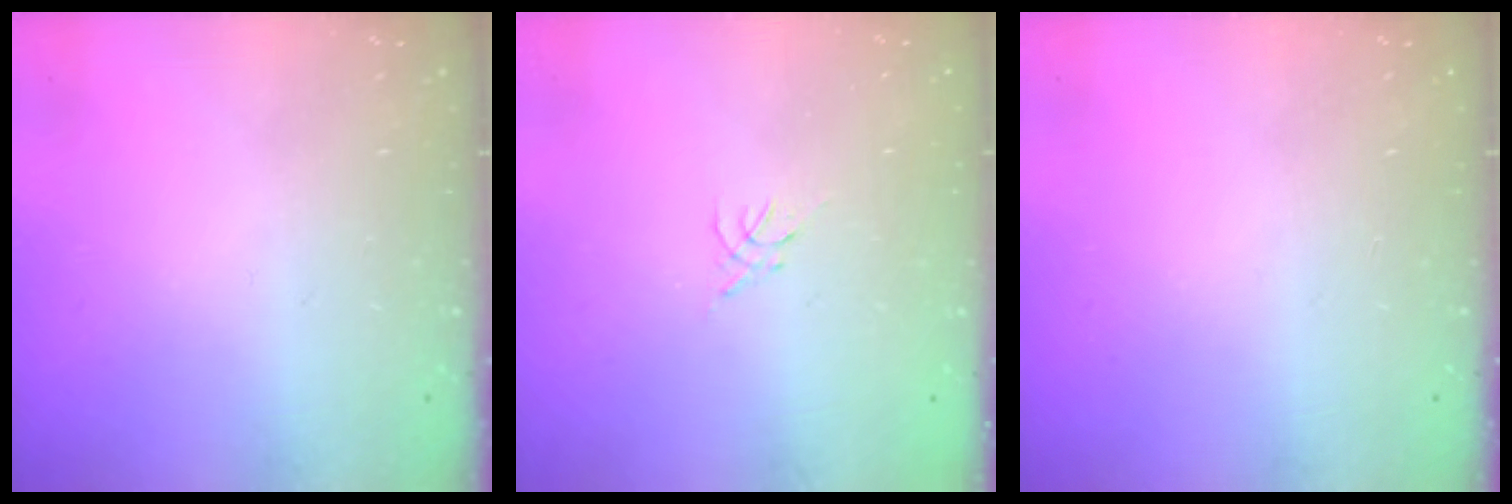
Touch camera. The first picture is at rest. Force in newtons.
{"total": 0.0}
{"total": 0.0}